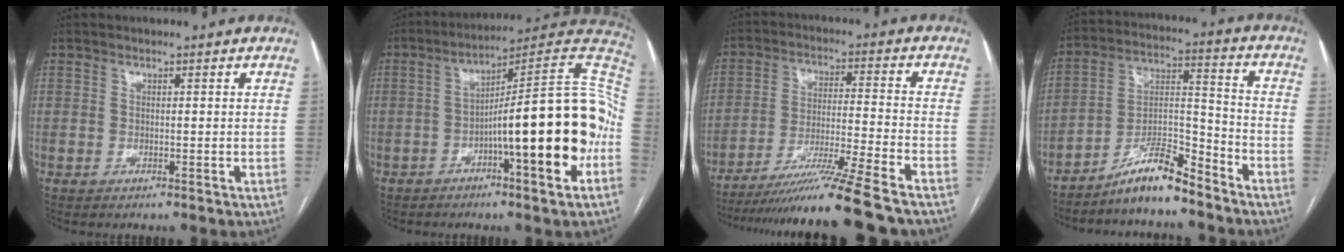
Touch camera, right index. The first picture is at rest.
{"total": 19.8, "force": [-4.6, 1.4, 19.2], "torque": [-0.226, 0.033, -0.062]}
{"total": 15.5, "force": [-12.9, -2.6, 8.2], "torque": [-0.141, -0.031, -0.215]}
{"total": 9.6, "force": [-8.1, 1.4, 5.0], "torque": [-0.094, 0.020, -0.147]}